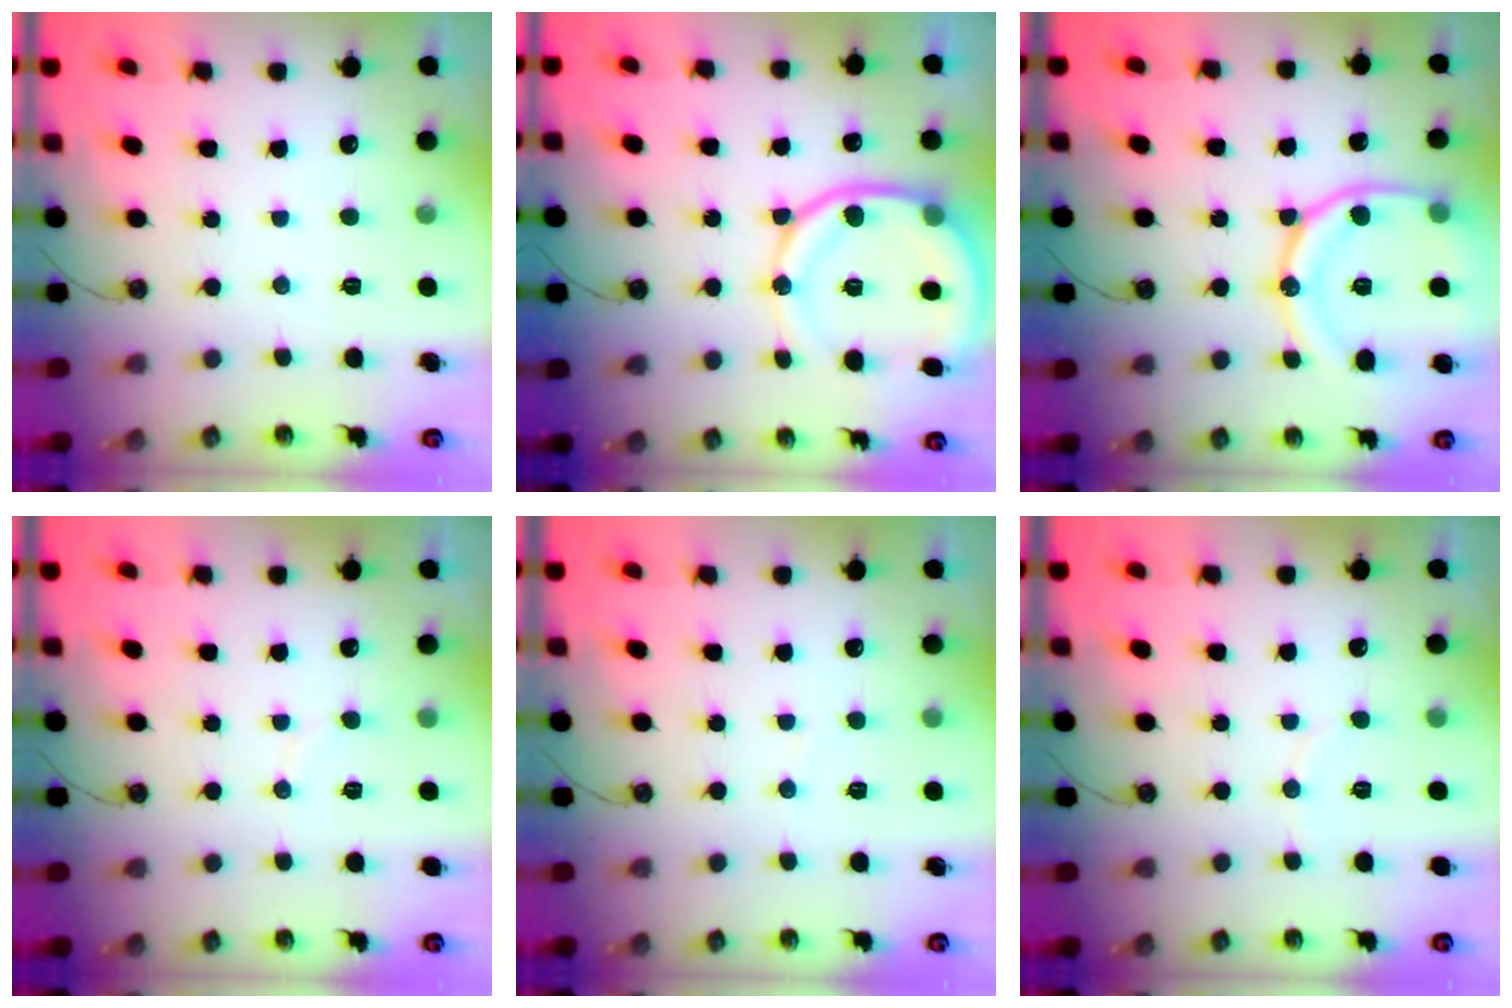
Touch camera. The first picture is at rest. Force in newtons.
{"total": 14.2, "press": 14.2, "slide": 1.3}
{"total": 18.2, "press": 18.1, "slide": 1.8}
{"total": 3.0, "press": 3.0, "slide": 0.3}
{"total": 2.6, "press": 2.6, "slide": 0.2}
{"total": 2.9, "press": 2.9, "slide": 0.3}